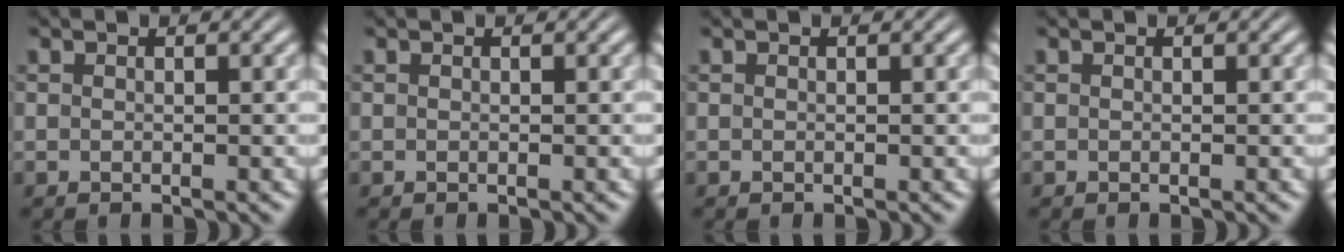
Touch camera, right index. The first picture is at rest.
{"total": 0.0}
{"total": 0.0}
{"total": 0.0}